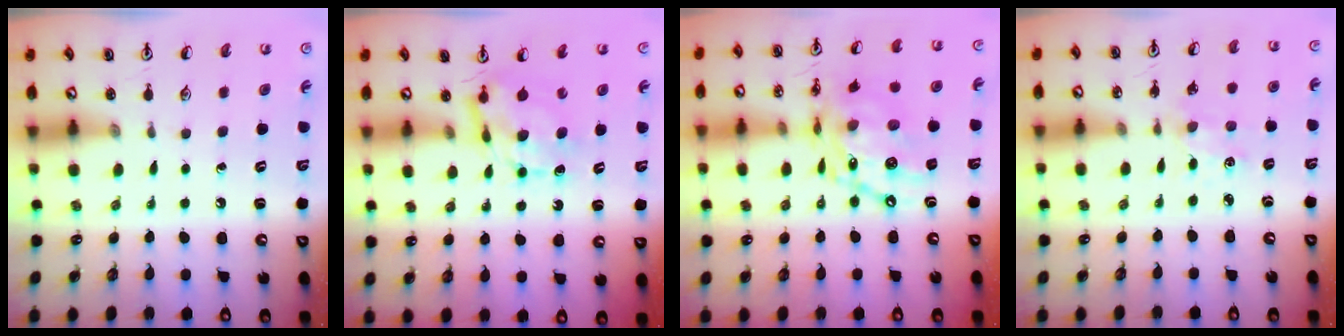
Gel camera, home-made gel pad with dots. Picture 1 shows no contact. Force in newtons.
{"total": 7.4, "press": 7.4, "slide": 0.5}
{"total": 17.3, "press": 17.2, "slide": 1.3}
{"total": 1.8, "press": 1.8, "slide": 0.3}